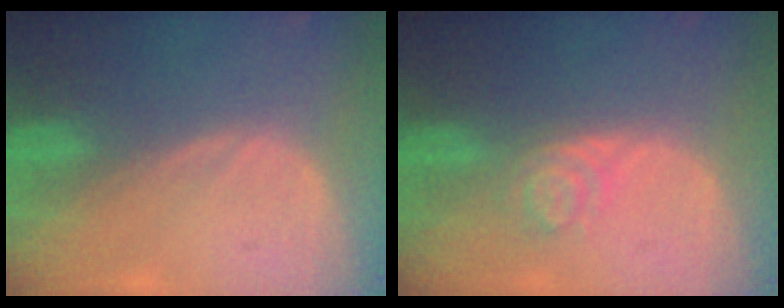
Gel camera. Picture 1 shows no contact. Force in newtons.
{"total": 4.2, "press": 3.6, "slide": 2.1}